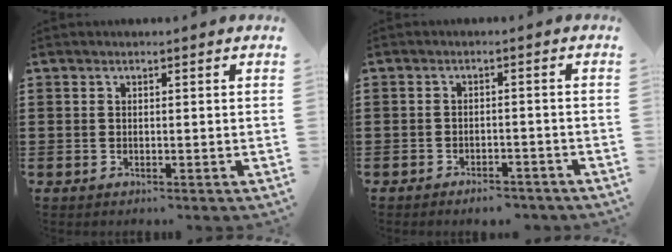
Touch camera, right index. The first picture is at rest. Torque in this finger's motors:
{"motor_torque": [-0.06, 0.14, 0.26, 0.02]}